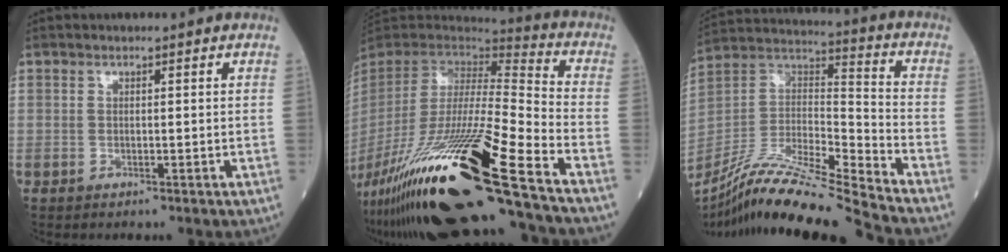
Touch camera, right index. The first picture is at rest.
{"total": 32.2, "force": [-19.8, 0.9, 25.3], "torque": [-0.477, -0.077, -0.361]}
{"total": 20.8, "force": [-18.3, -1.2, 9.9], "torque": [-0.210, -0.010, -0.334]}